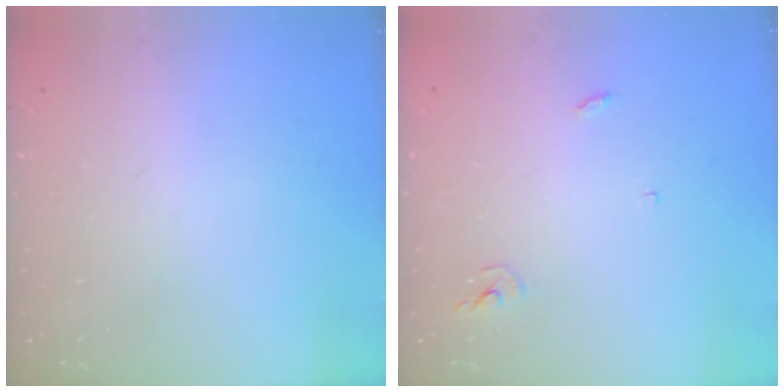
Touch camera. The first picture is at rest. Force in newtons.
{"total": 2.9, "press": 2.9, "slide": 0.2}